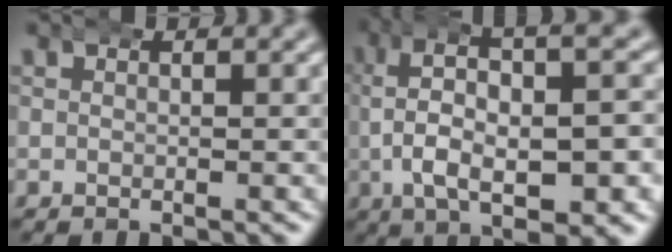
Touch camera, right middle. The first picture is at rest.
{"total": 7.8, "force": [1.1, 3.3, 7.0], "torque": [-0.115, 0.002, 0.018]}